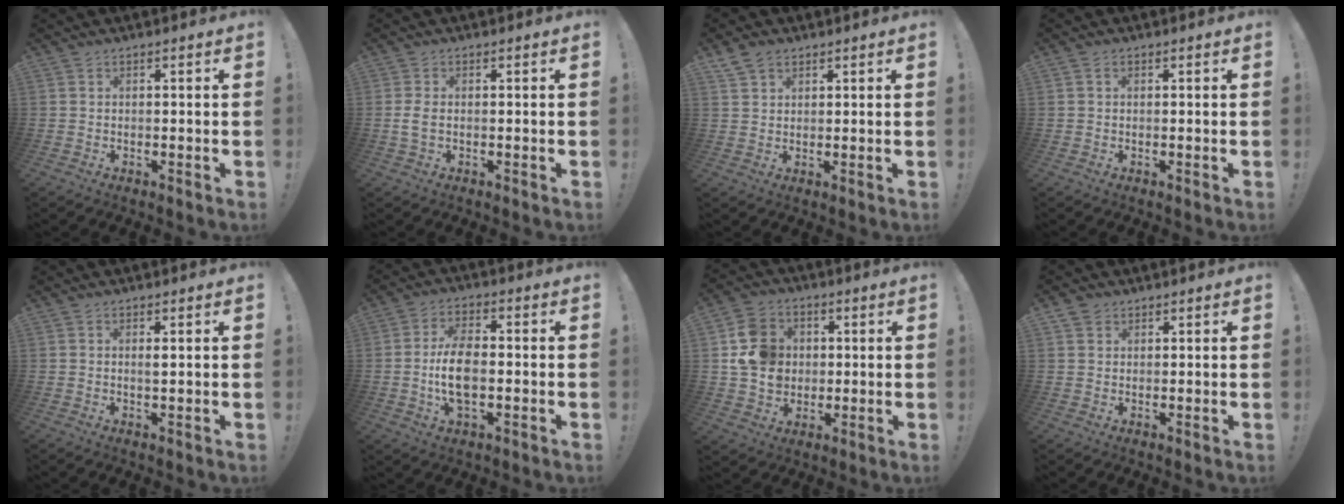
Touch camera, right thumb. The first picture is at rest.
{"total": 2.7, "force": [-0.2, 1.6, 2.2], "torque": [-0.053, 0.007, -0.001]}
{"total": 4.4, "force": [2.9, 3.0, 1.5], "torque": [-0.029, -0.009, 0.056]}
{"total": 0.7, "force": [0.2, 0.6, 0.3], "torque": [-0.001, 0.001, 0.003]}
{"total": 1.0, "force": [0.3, 0.0, 1.0], "torque": [-0.004, -0.007, 0.002]}
{"total": 10.7, "force": [-1.6, 5.7, 8.8], "torque": [-0.170, 0.003, -0.027]}
{"total": 14.3, "force": [2.1, 12.5, 6.7], "torque": [-0.100, 0.003, 0.048]}
{"total": 2.5, "force": [1.6, 1.9, 0.4], "torque": [-0.011, -0.002, 0.031]}